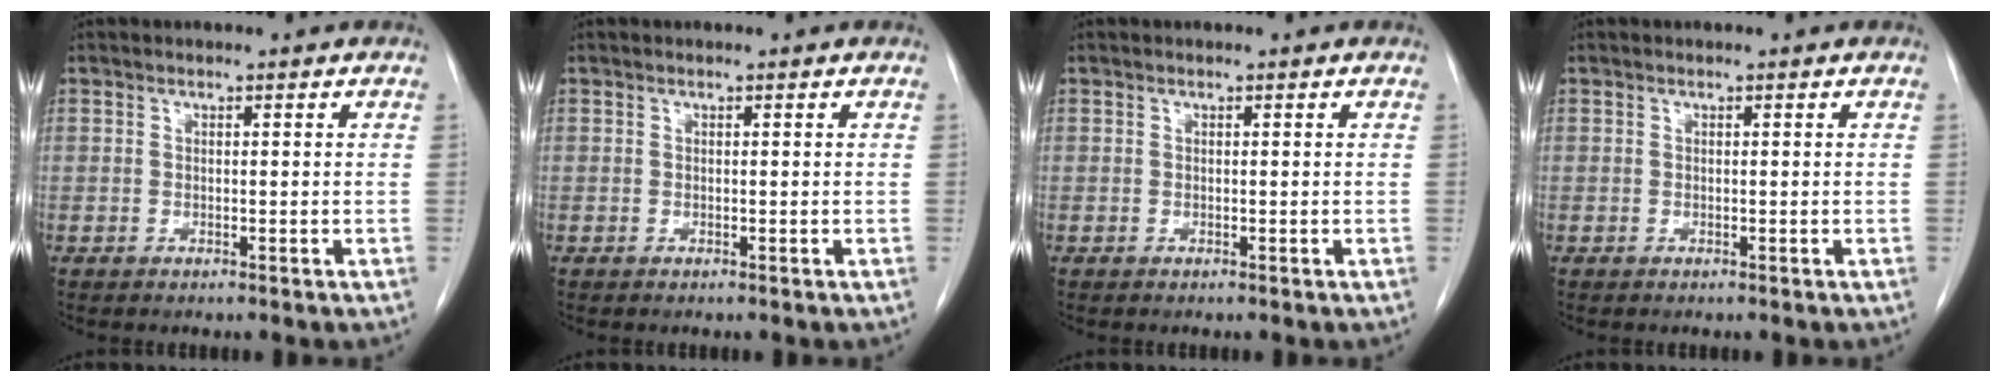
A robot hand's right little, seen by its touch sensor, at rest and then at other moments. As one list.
[{"total": 0.0}, {"total": 0.0}, {"total": 0.0}]